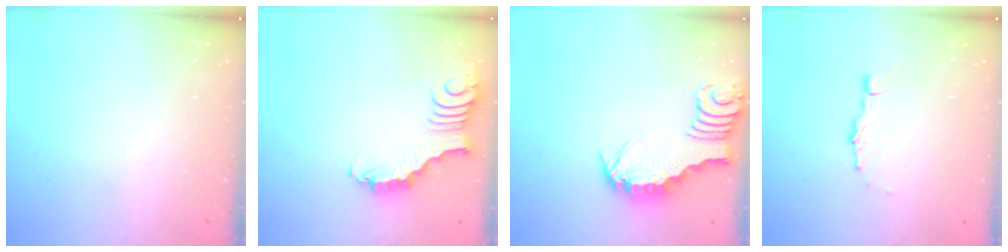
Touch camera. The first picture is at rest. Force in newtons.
{"total": 2.8, "press": 2.8, "slide": 0.4}
{"total": 3.3, "press": 3.2, "slide": 0.3}
{"total": 3.4, "press": 3.4, "slide": 0.3}